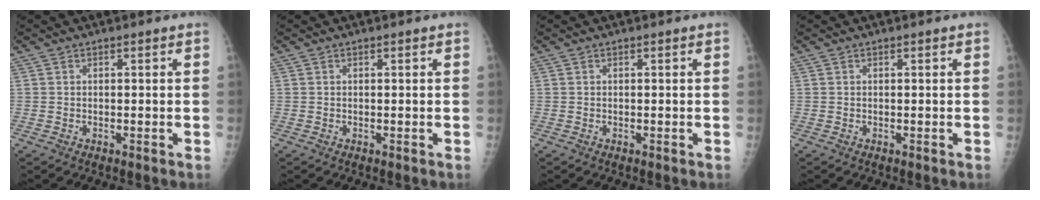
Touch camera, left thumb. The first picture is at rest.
{"total": 0.0}
{"total": 0.0}
{"total": 0.0}